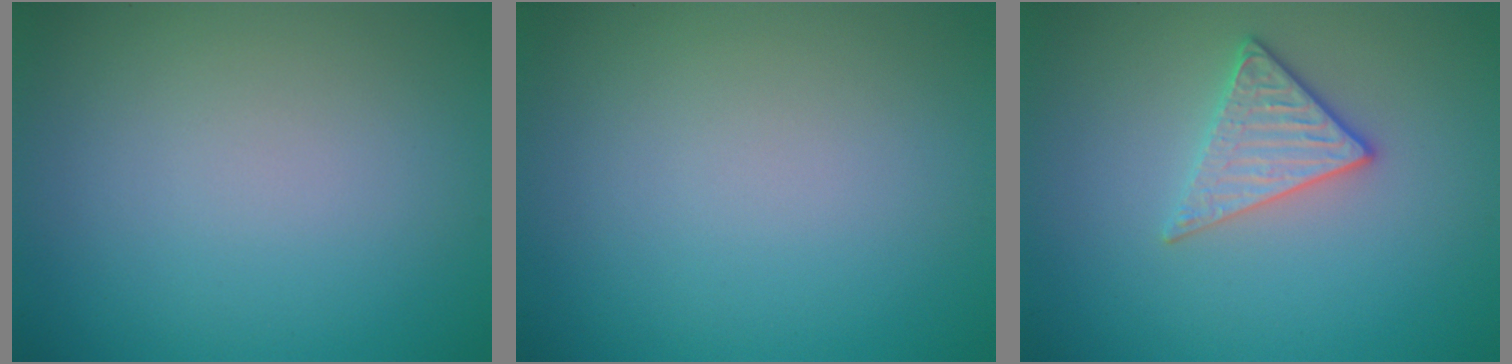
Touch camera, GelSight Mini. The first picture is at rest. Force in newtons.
{"total": 0.0}
{"total": 2.8, "press": 2.5, "slide": 1.3}